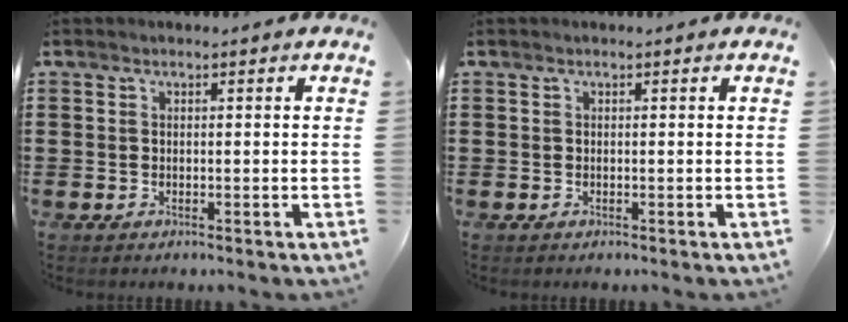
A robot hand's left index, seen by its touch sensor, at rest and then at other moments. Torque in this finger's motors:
{"motor_torque": [0.00, 0.00, 0.00, 0.00]}